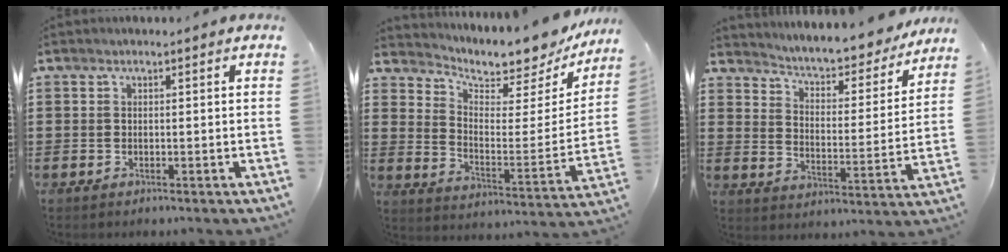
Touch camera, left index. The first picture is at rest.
{"total": 5.9, "force": [5.6, 1.2, 1.1], "torque": [-0.042, -0.051, 0.091]}
{"total": 5.0, "force": [4.8, 0.1, 1.3], "torque": [-0.043, -0.044, 0.073]}